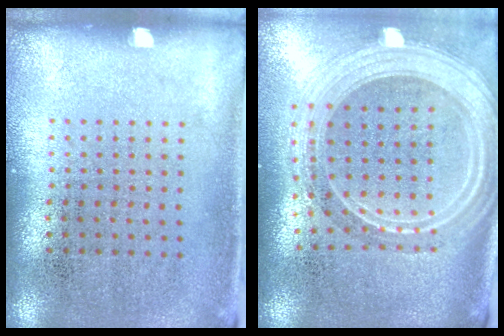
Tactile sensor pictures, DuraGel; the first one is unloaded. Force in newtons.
{"total": 2.7, "press": 2.3, "slide": 1.4}